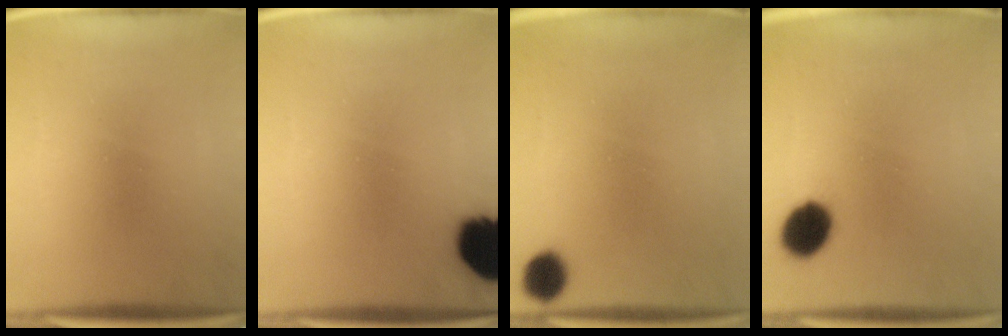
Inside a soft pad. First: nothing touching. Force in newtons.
{"total": 14.7}
{"total": 4.8}
{"total": 8.5}